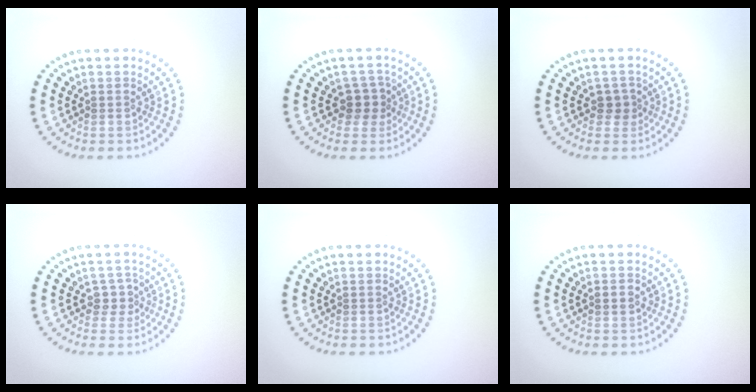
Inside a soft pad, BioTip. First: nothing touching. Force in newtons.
{"total": 2.3, "press": 1.9, "slide": 1.3}
{"total": 1.3, "press": 1.1, "slide": 0.8}
{"total": 1.7, "press": 1.2, "slide": 1.2}
{"total": 0.0}
{"total": 1.1, "press": 1.1, "slide": 0.1}